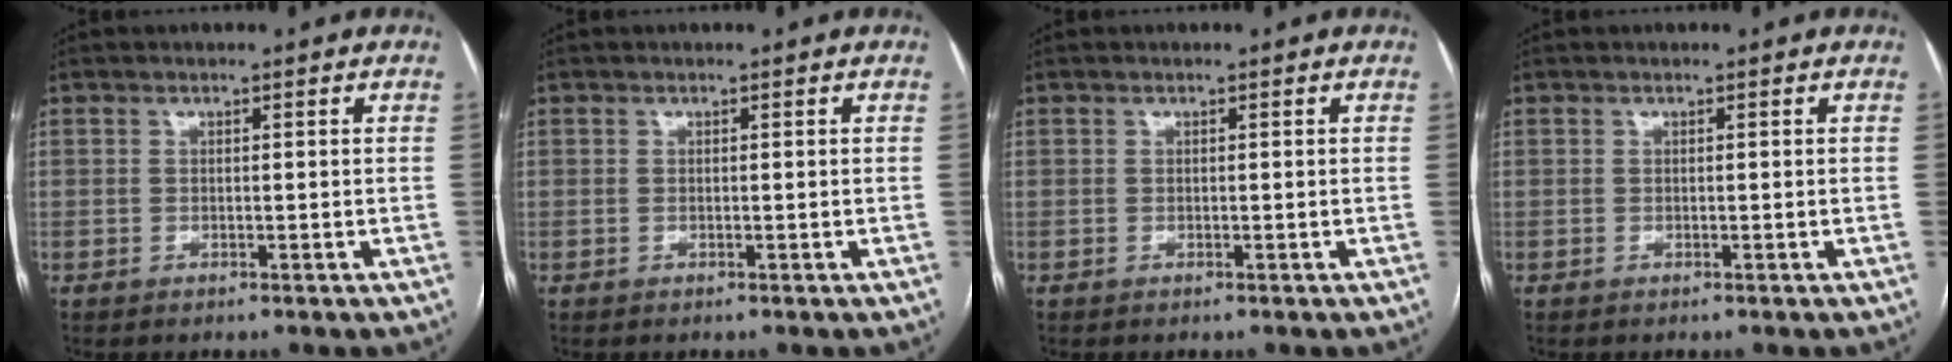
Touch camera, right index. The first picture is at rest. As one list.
[{"total": 0.0}, {"total": 0.0}, {"total": 0.0}]